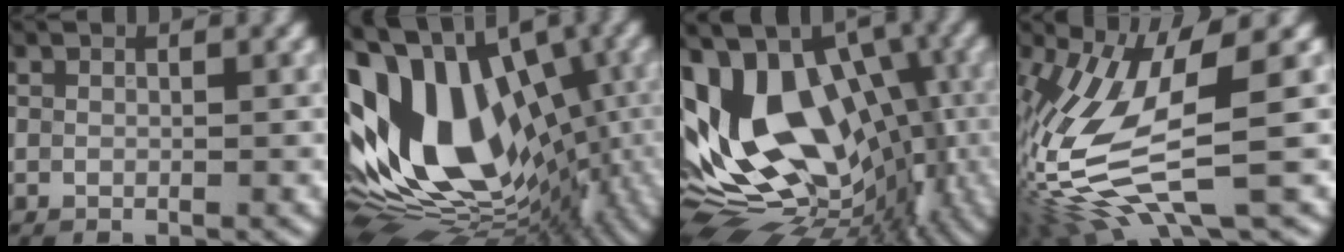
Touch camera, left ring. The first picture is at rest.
{"total": 18.4, "force": [1.9, 11.7, 14.1], "torque": [-0.262, 0.012, 0.031]}
{"total": 16.6, "force": [1.9, 10.3, 13.0], "torque": [-0.225, 0.019, 0.021]}
{"total": 12.4, "force": [-1.1, 3.8, 11.8], "torque": [-0.256, -0.016, -0.016]}